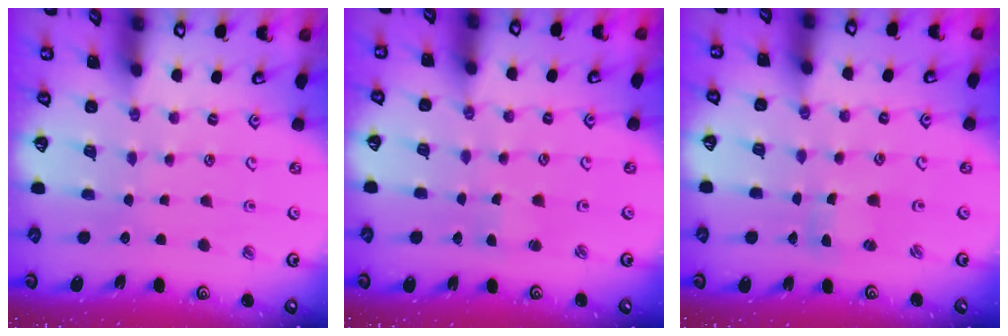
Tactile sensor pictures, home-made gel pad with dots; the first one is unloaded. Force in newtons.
{"total": 2.7, "press": 2.6, "slide": 0.4}
{"total": 1.8, "press": 1.8, "slide": 0.2}